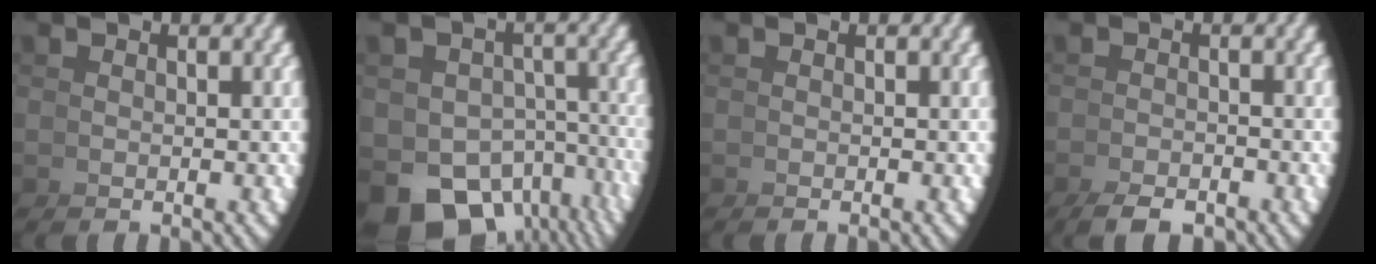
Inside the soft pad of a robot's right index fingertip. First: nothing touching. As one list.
[{"total": 12.9, "force": [-6.0, 9.4, 6.4], "torque": [-0.133, -0.065, -0.078]}, {"total": 0.0}, {"total": 1.9, "force": [-1.9, 0.0, 0.3], "torque": [0.009, -0.005, -0.031]}]